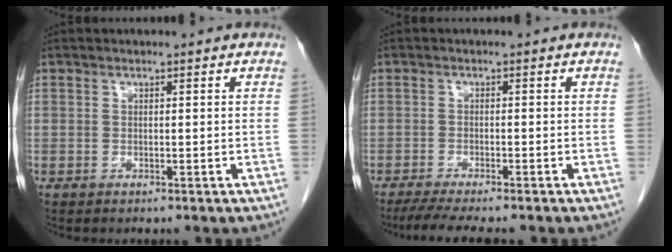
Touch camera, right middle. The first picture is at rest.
{"total": 6.5, "force": [-5.4, 0.3, 3.5], "torque": [-0.052, -0.016, -0.087]}